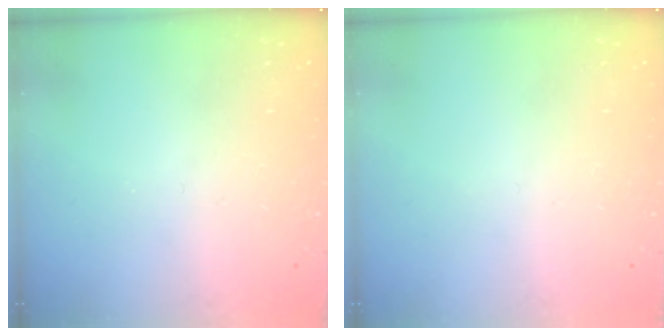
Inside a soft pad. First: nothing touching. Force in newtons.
{"total": 0.0}